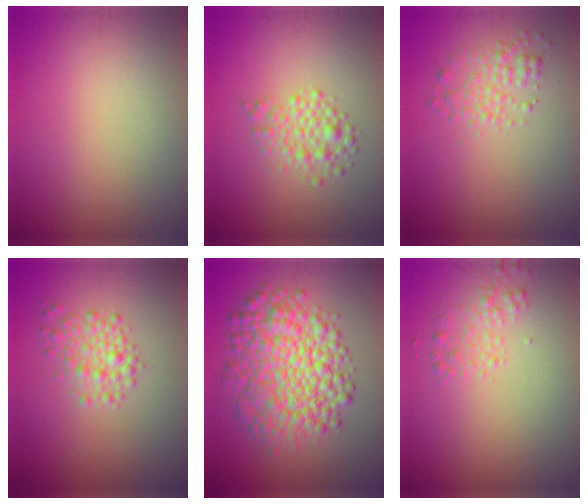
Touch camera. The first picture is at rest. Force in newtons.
{"total": 2.6, "press": 2.5, "slide": 0.0}
{"total": 2.0, "press": 2.0, "slide": 0.1}
{"total": 2.6, "press": 2.6, "slide": 0.1}
{"total": 9.0, "press": 9.0, "slide": 0.1}
{"total": 1.6, "press": 1.6, "slide": 0.0}